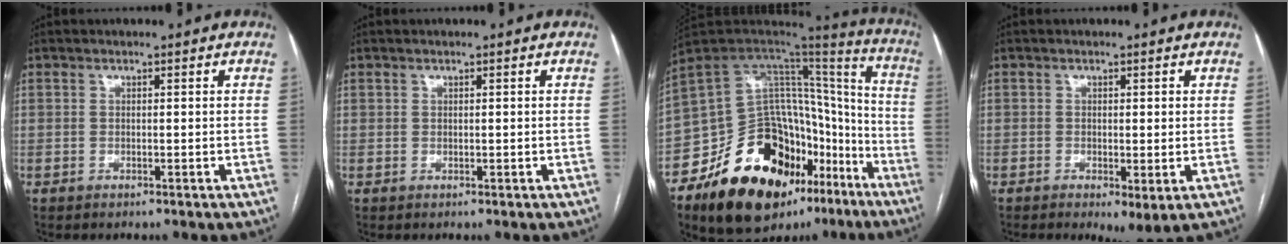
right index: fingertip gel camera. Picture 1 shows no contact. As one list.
[{"total": 0.0}, {"total": 30.0, "force": [-17.1, 16.5, 18.3], "torque": [-0.247, 0.051, -0.251]}, {"total": 3.7, "force": [-1.2, 1.3, 3.3], "torque": [-0.043, -0.008, -0.013]}]